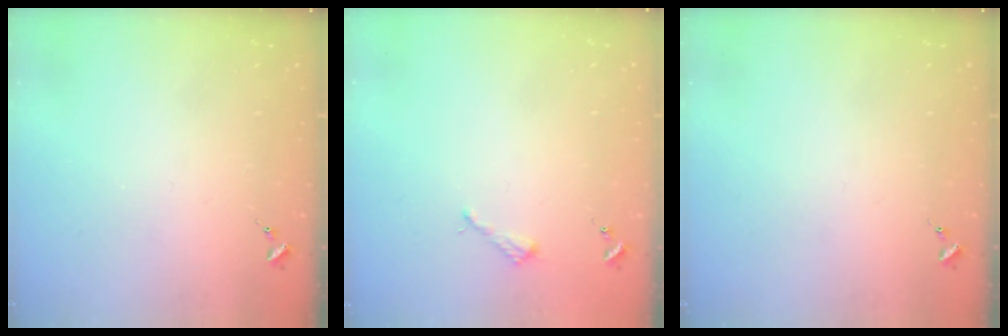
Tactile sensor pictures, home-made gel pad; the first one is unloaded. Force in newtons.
{"total": 2.6, "press": 2.6, "slide": 0.3}
{"total": 0.0}